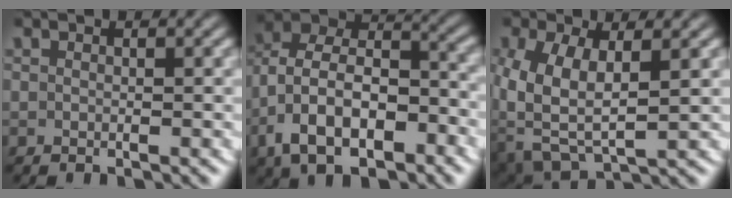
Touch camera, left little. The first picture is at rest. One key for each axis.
{"total": 9.5, "fx": -1.3, "fy": 6.9, "fz": 6.4, "tx": -0.124, "ty": -0.024, "tz": -0.018}
{"total": 7.6, "fx": -1.1, "fy": 5.5, "fz": 5.2, "tx": -0.128, "ty": -0.047, "tz": 0.008}